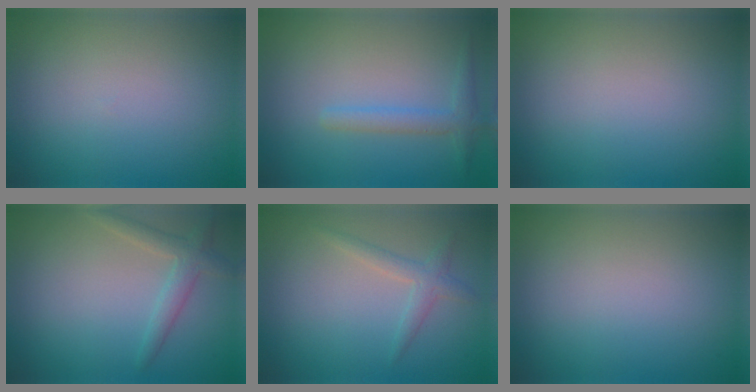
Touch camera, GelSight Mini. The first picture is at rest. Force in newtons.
{"total": 1.4, "press": 1.4, "slide": 0.1}
{"total": 0.0}
{"total": 2.2, "press": 2.2, "slide": 0.2}
{"total": 1.7, "press": 1.7, "slide": 0.1}
{"total": 0.0}